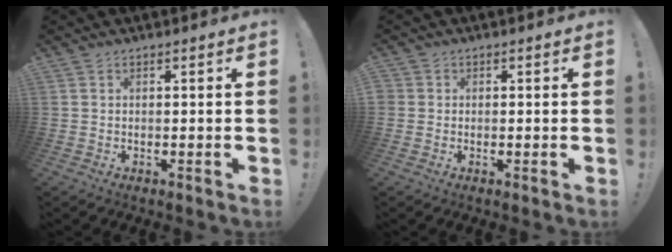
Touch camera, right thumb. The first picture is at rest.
{"total": 1.4, "force": [0.0, 1.4, 0.3], "torque": [-0.010, 0.007, 0.001]}